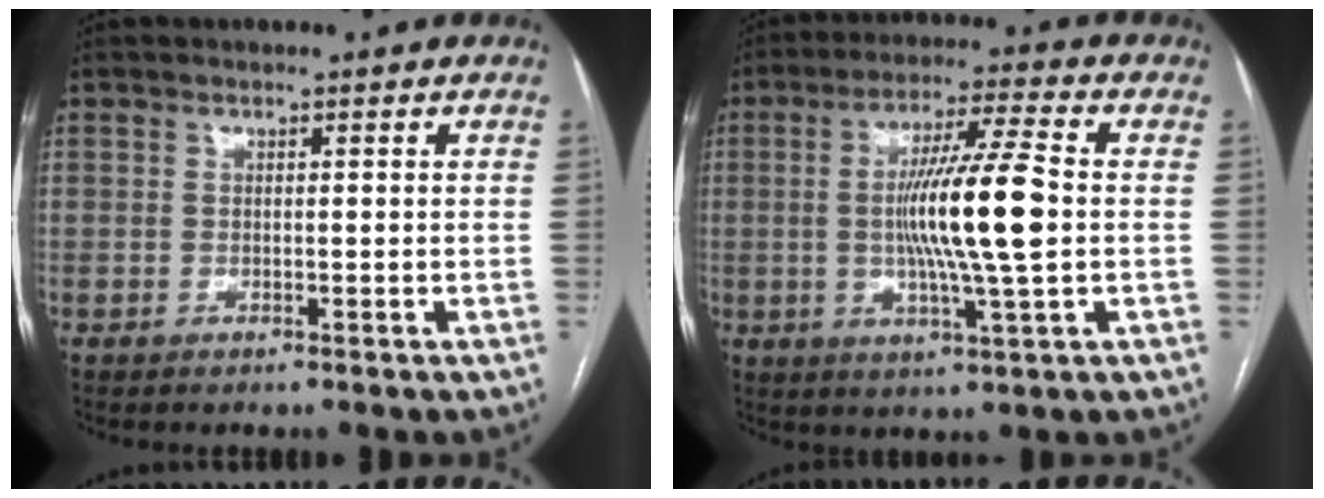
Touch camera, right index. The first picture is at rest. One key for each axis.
{"total": 13.1, "fx": -0.2, "fy": -0.1, "fz": 13.1, "tx": -0.242, "ty": -0.002, "tz": -0.005}